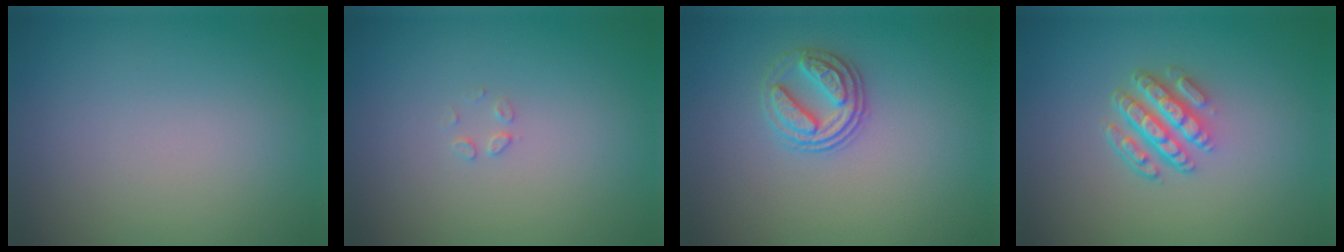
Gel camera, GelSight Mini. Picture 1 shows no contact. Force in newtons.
{"total": 0.8, "press": 0.8, "slide": 0.0}
{"total": 2.7, "press": 2.6, "slide": 0.9}
{"total": 4.6, "press": 3.2, "slide": 3.3}